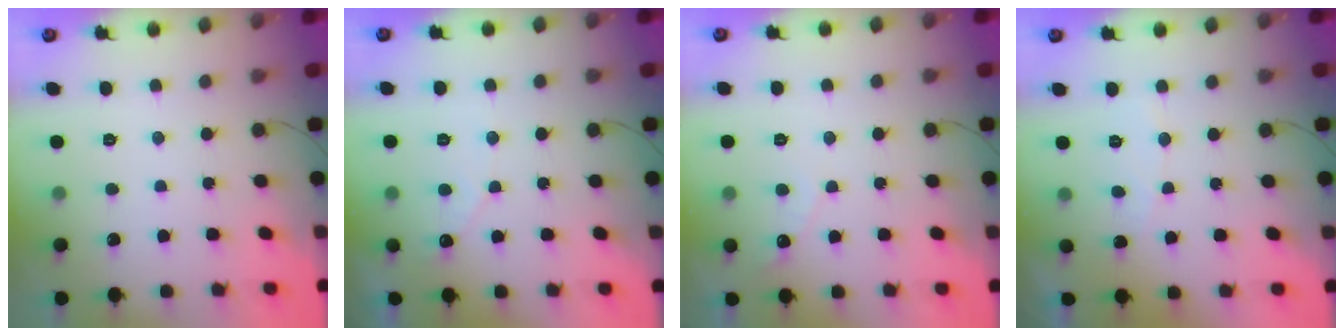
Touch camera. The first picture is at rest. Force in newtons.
{"total": 3.0, "press": 3.0, "slide": 0.1}
{"total": 3.2, "press": 3.2, "slide": 0.3}
{"total": 3.5, "press": 3.4, "slide": 0.3}